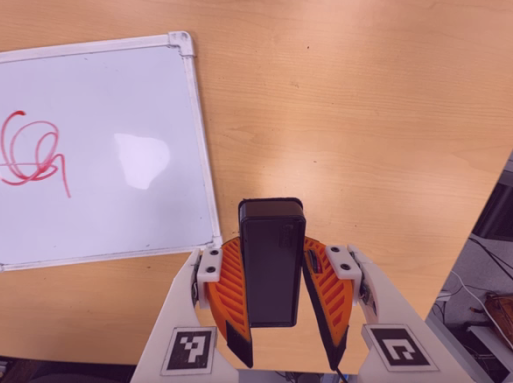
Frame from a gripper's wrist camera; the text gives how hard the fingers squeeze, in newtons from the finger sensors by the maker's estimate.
{"total": 7.9, "left": 7.0, "right": 8.8}